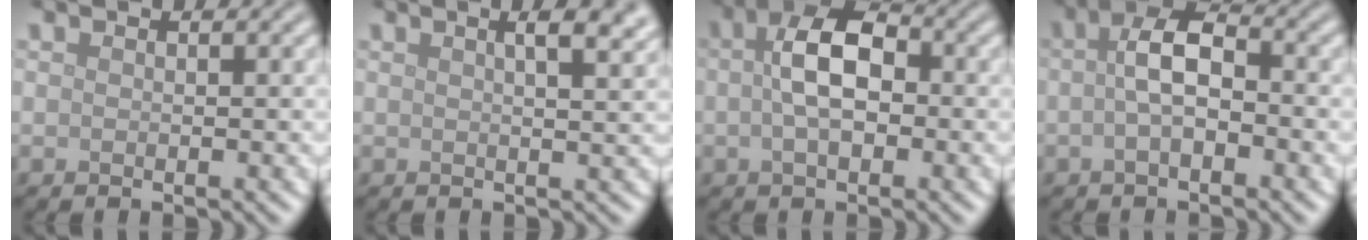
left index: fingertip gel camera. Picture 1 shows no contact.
{"total": 5.8, "force": [2.9, 2.4, 4.4], "torque": [-0.022, 0.037, 0.010]}
{"total": 5.7, "force": [0.3, 3.0, 4.8], "torque": [-0.085, 0.012, -0.004]}
{"total": 4.0, "force": [-0.3, 1.7, 3.5], "torque": [-0.067, 0.012, -0.014]}